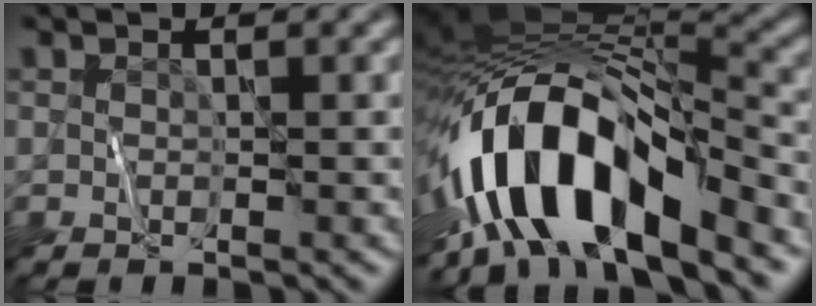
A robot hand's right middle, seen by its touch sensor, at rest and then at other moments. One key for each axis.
{"total": 12.7, "fx": -5.9, "fy": 5.1, "fz": 10.0, "tx": -0.176, "ty": 0.002, "tz": -0.104}